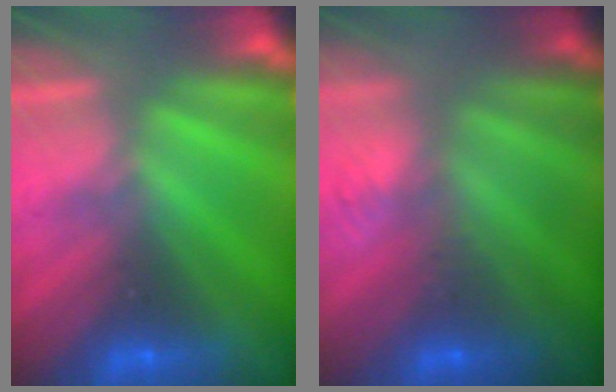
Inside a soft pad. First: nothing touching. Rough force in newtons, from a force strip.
{"total": 2.8}